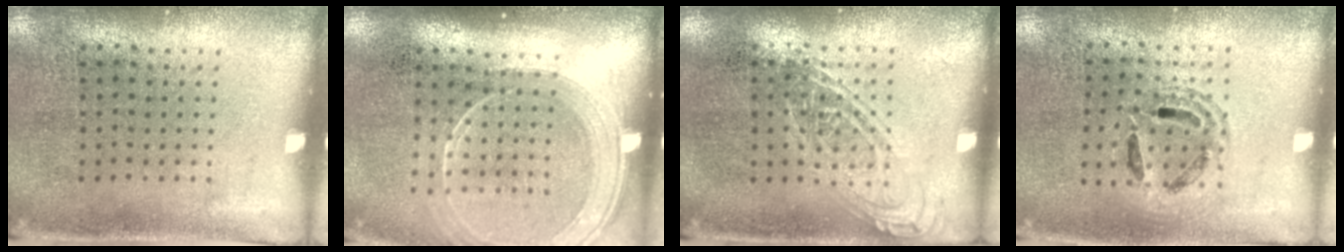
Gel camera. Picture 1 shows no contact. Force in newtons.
{"total": 1.9, "press": 1.8, "slide": 0.8}
{"total": 1.1, "press": 1.1, "slide": 0.1}
{"total": 1.2, "press": 1.1, "slide": 0.4}